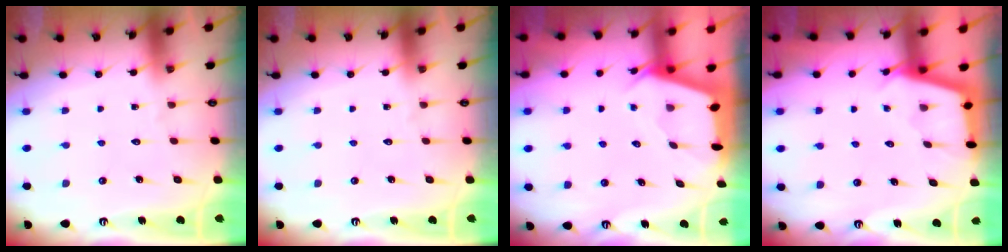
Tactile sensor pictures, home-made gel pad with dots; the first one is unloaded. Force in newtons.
{"total": 0.0}
{"total": 3.1, "press": 3.1, "slide": 0.2}
{"total": 2.5, "press": 2.5, "slide": 0.1}